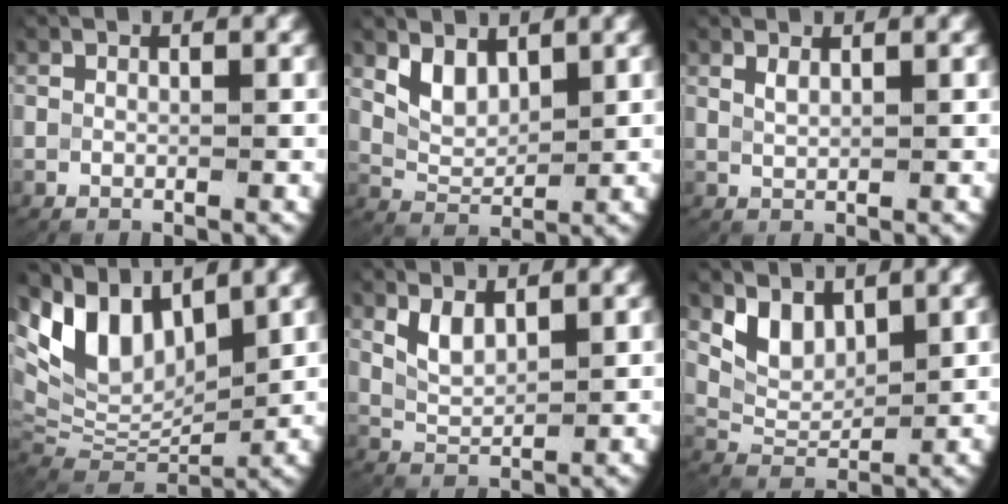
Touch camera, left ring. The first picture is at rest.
{"total": 3.2, "force": [1.7, 2.1, 1.8], "torque": [-0.052, -0.014, 0.038]}
{"total": 1.0, "force": [0.8, -0.2, 0.5], "torque": [-0.015, -0.004, 0.023]}
{"total": 11.7, "force": [3.9, 8.0, 7.5], "torque": [-0.172, -0.003, 0.069]}
{"total": 2.3, "force": [1.2, 1.2, 1.6], "torque": [-0.041, -0.010, 0.029]}
{"total": 4.9, "force": [2.3, 3.4, 2.7], "torque": [-0.069, -0.011, 0.047]}